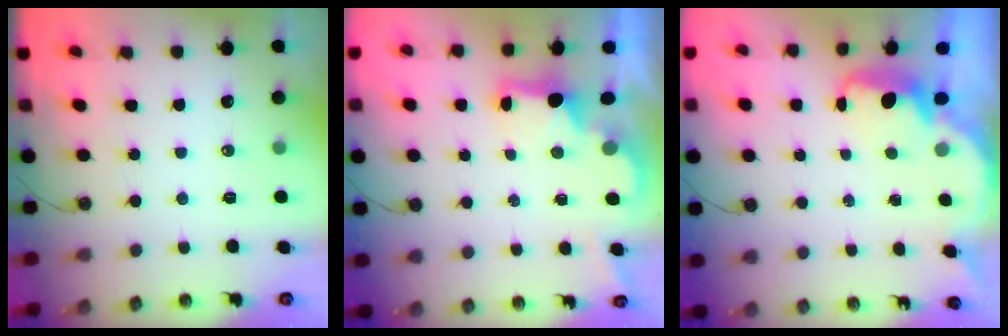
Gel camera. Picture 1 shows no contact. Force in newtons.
{"total": 2.1, "press": 2.0, "slide": 0.7}
{"total": 2.4, "press": 2.4, "slide": 0.6}